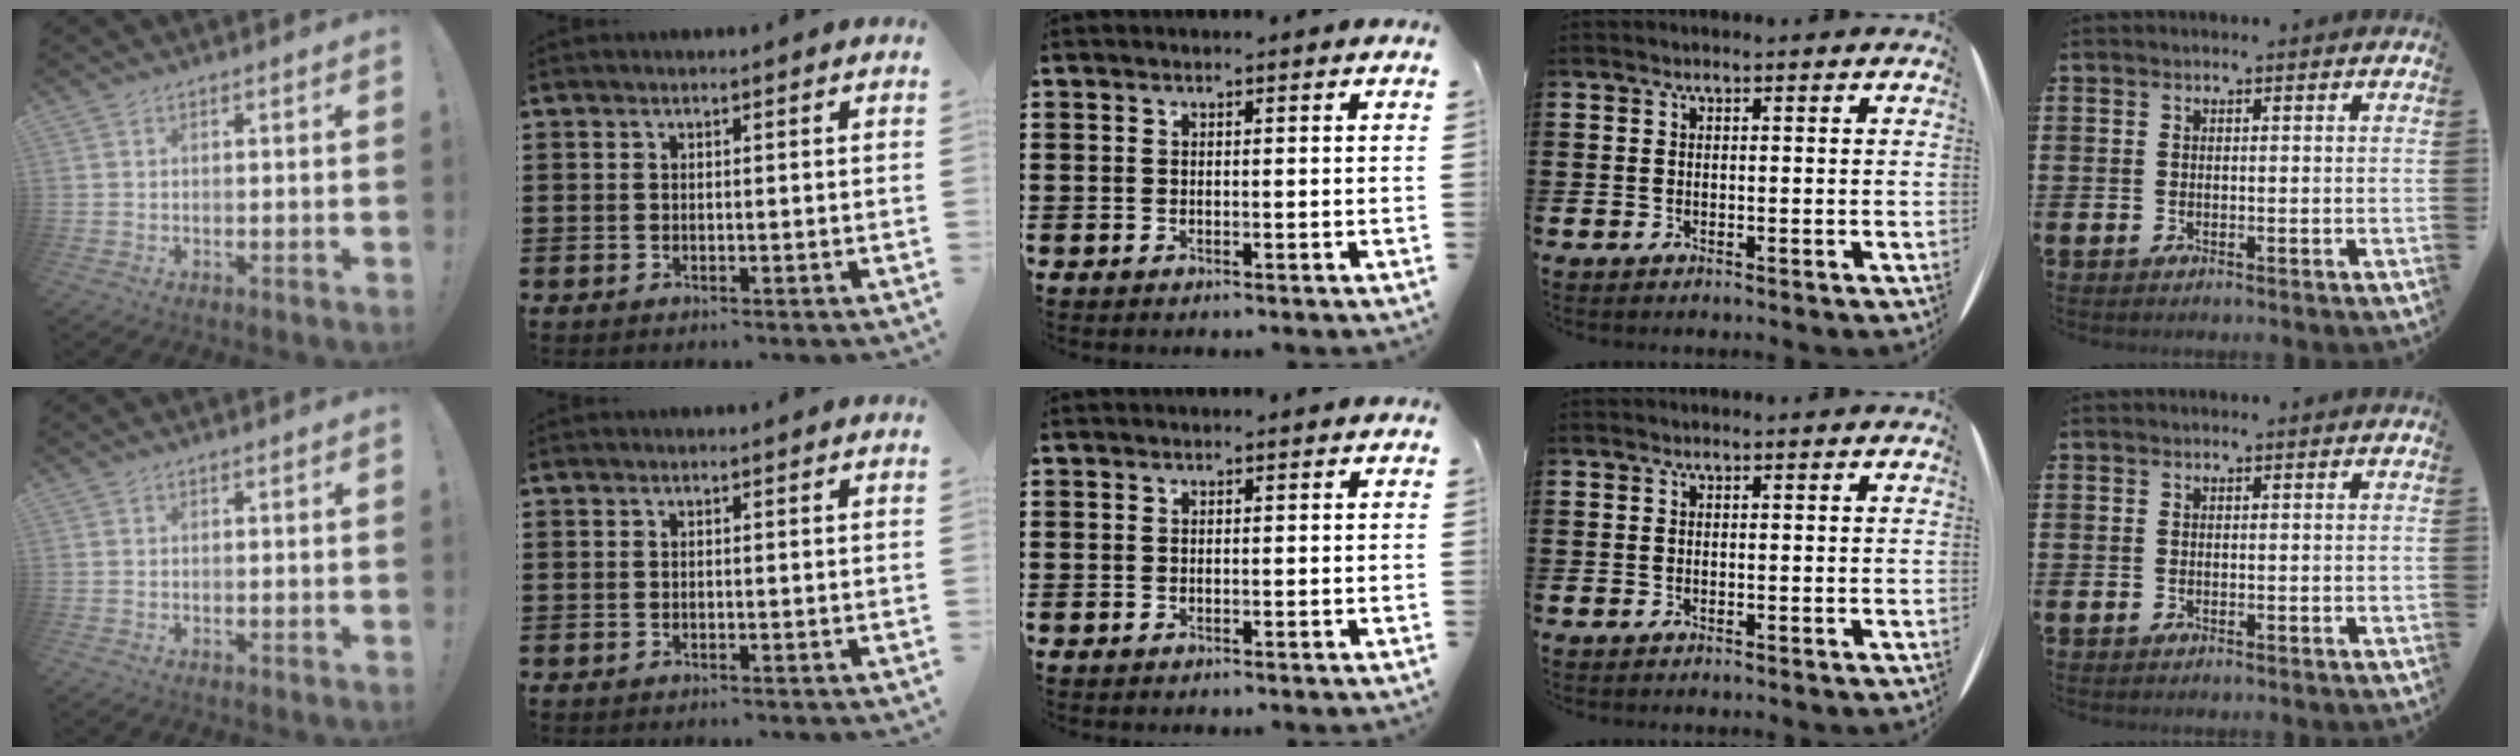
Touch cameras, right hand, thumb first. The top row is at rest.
{}